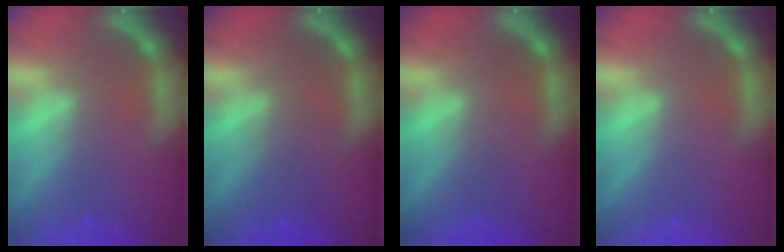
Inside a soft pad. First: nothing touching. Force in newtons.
{"total": 2.0}
{"total": 0.9}
{"total": 0.0}